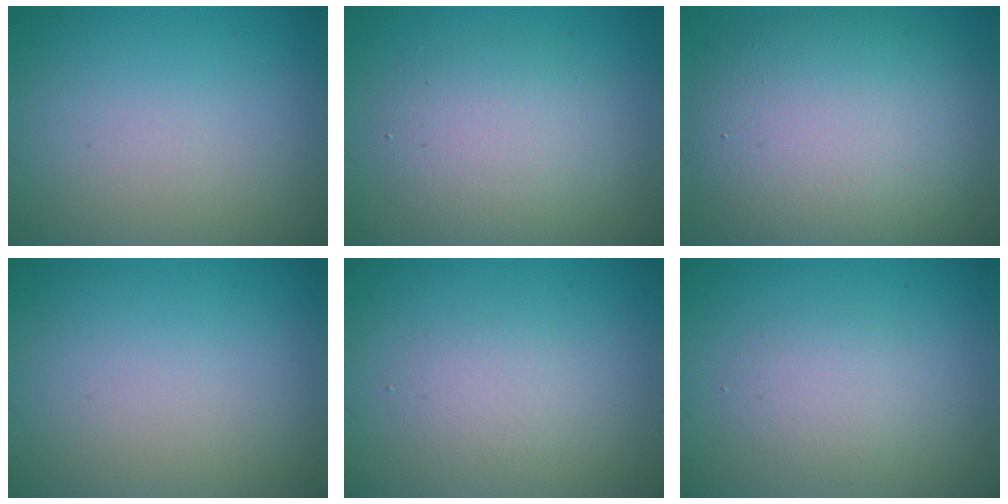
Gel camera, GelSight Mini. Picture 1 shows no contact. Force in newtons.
{"total": 4.1, "press": 4.1, "slide": 0.4}
{"total": 10.5, "press": 10.5, "slide": 0.8}
{"total": 0.0}
{"total": 1.6, "press": 1.6, "slide": 0.3}
{"total": 1.9, "press": 1.9, "slide": 0.1}